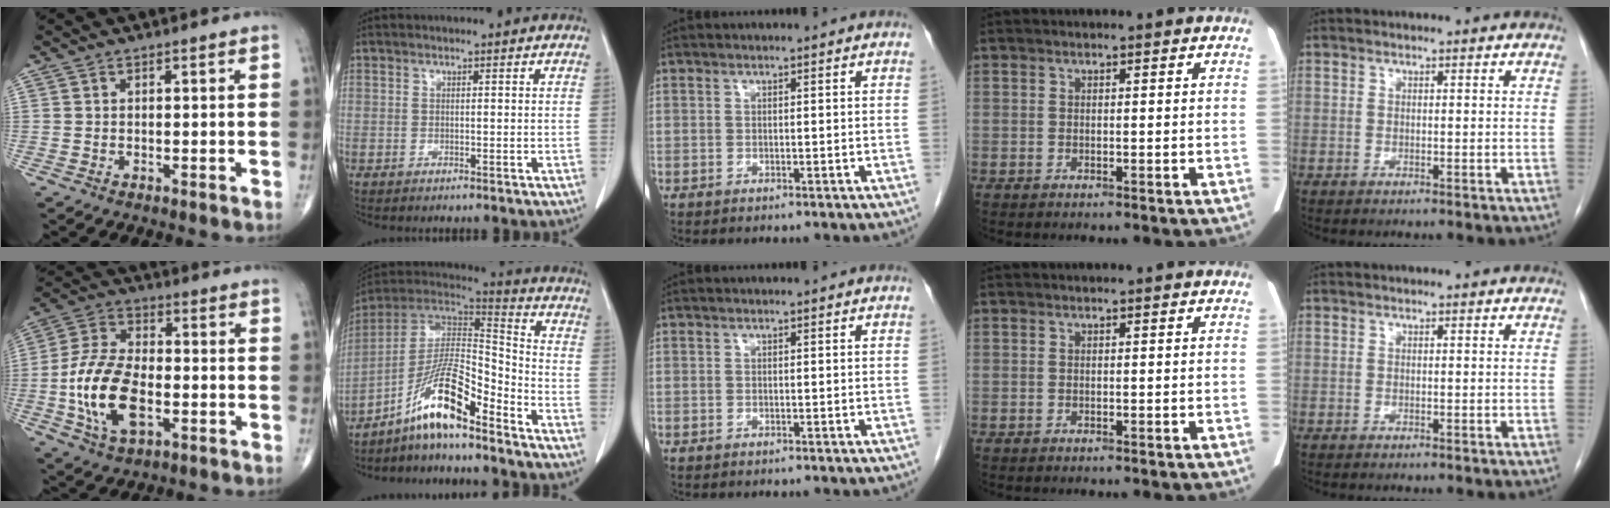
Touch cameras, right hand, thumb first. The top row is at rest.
{"thumb": {"total": 15.5, "force": [-3.5, 8.4, 12.6], "torque": [-0.250, 0.018, -0.065]}, "index": {"total": 12.6, "force": [-8.6, 1.8, 9.0], "torque": [-0.167, 0.018, -0.156]}}